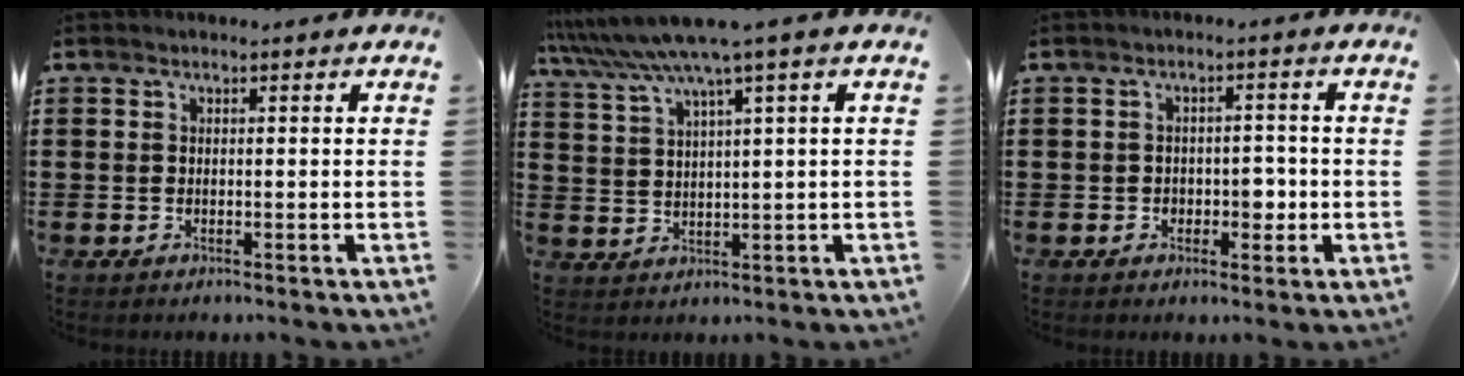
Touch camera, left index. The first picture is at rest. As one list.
[{"total": 6.3, "force": [4.3, -0.3, 4.6], "torque": [-0.112, -0.026, 0.069]}, {"total": 3.0, "force": [-0.7, 2.2, 2.0], "torque": [-0.037, 0.001, -0.020]}]